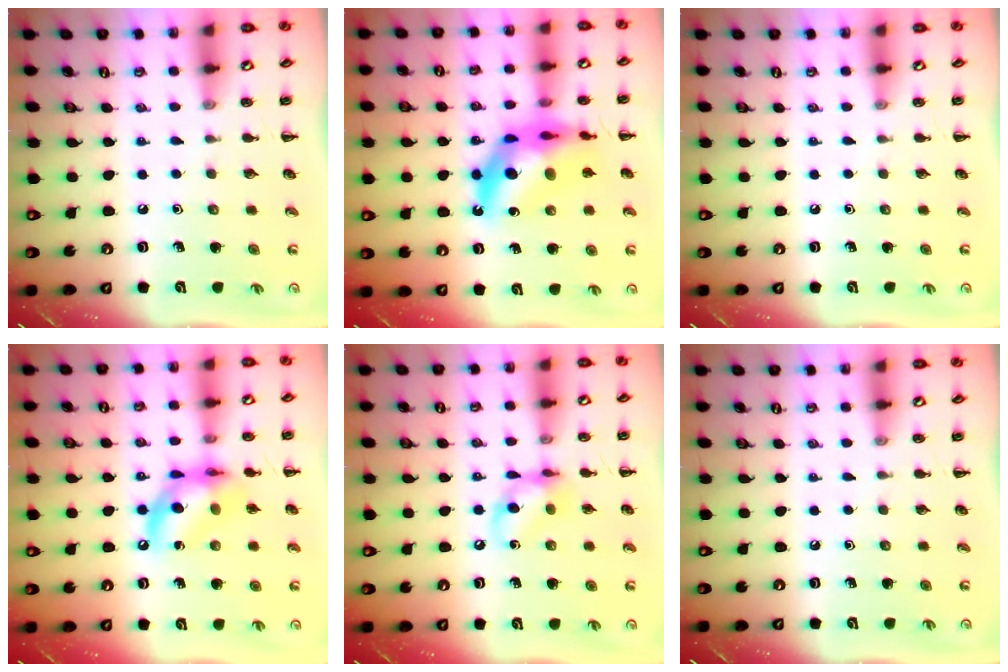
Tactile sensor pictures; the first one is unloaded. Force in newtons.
{"total": 15.6, "press": 15.0, "slide": 4.5}
{"total": 0.0}
{"total": 12.4, "press": 11.9, "slide": 3.3}
{"total": 9.5, "press": 9.5, "slide": 1.2}
{"total": 0.0}